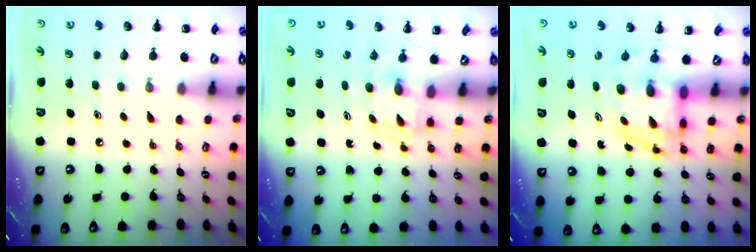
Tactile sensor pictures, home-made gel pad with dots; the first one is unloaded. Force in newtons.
{"total": 2.4, "press": 2.2, "slide": 1.0}
{"total": 3.5, "press": 3.5, "slide": 0.5}